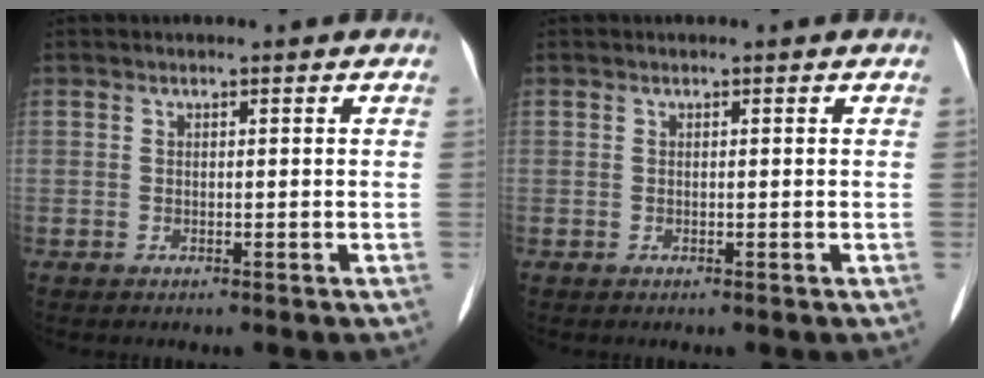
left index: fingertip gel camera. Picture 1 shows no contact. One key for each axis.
{"total": 0.0}